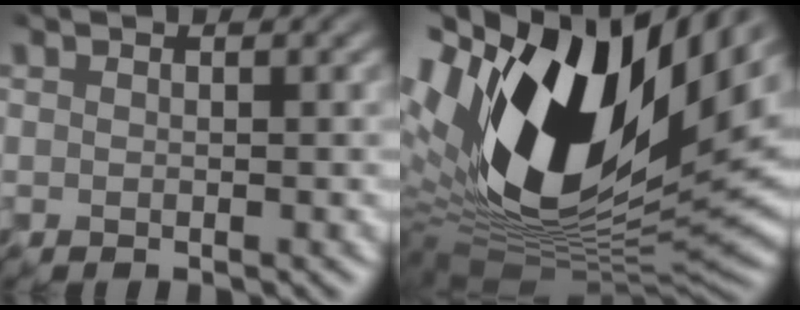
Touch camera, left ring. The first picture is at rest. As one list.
[{"total": 18.2, "force": [5.4, 9.6, 14.5], "torque": [-0.291, 0.005, 0.087]}]